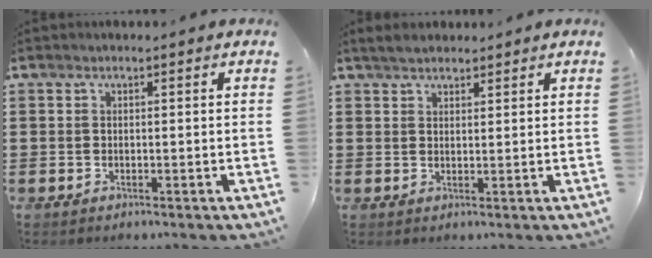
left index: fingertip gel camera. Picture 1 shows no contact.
{"total": 2.2, "force": [2.1, 0.7, 0.4], "torque": [-0.013, 0.007, 0.040]}